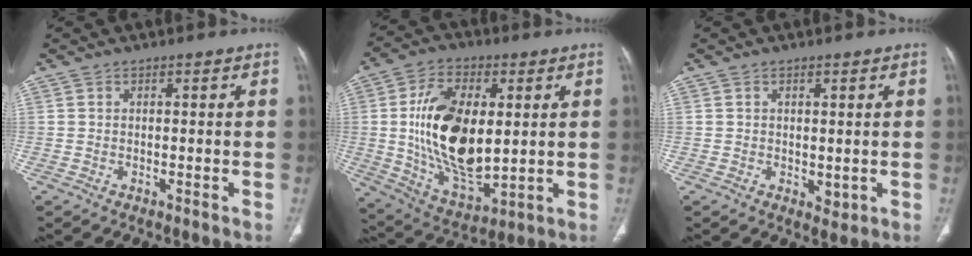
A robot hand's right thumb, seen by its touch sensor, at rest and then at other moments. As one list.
[{"total": 20.1, "force": [2.0, 10.8, 16.8], "torque": [-0.293, -0.017, 0.046]}, {"total": 1.9, "force": [0.2, 1.4, 1.3], "torque": [-0.015, -0.006, 0.010]}]